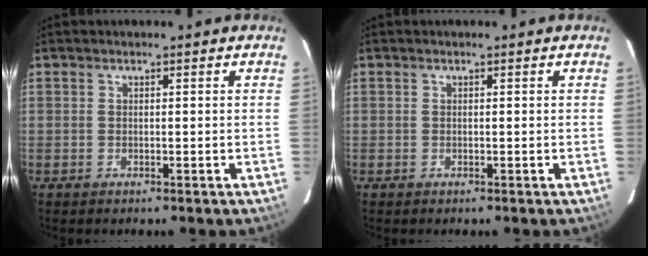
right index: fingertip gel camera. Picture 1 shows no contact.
{"total": 0.0}